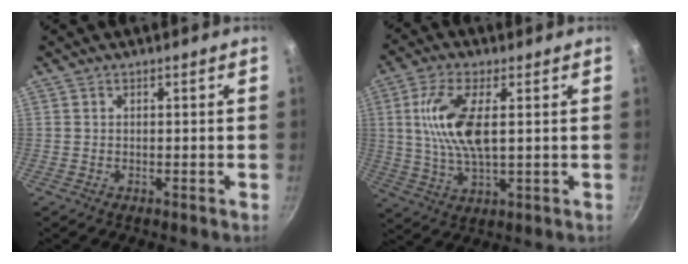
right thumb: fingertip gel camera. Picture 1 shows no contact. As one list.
[{"total": 11.6, "force": [2.1, 4.6, 10.4], "torque": [-0.210, -0.001, 0.040]}]